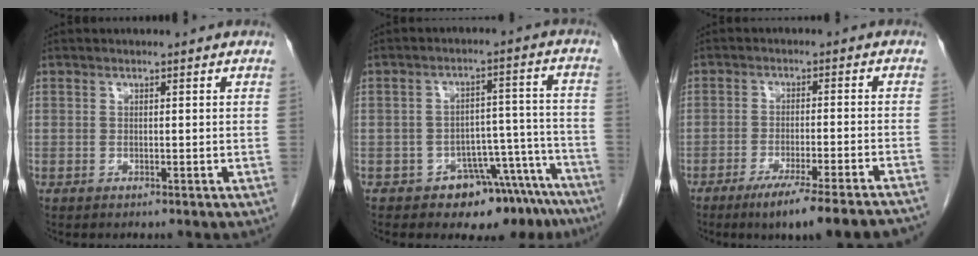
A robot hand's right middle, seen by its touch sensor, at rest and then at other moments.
{"total": 11.2, "force": [-9.0, 5.2, 4.1], "torque": [-0.008, 0.059, -0.120]}
{"total": 15.5, "force": [-12.9, -0.3, 8.6], "torque": [-0.083, -0.024, -0.182]}